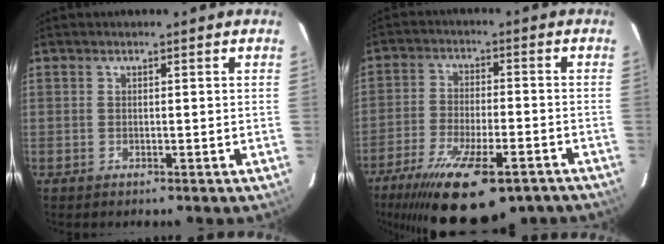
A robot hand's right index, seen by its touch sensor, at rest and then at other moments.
{"total": 20.7, "force": [-14.1, 7.1, 13.4], "torque": [-0.259, -0.050, -0.218]}